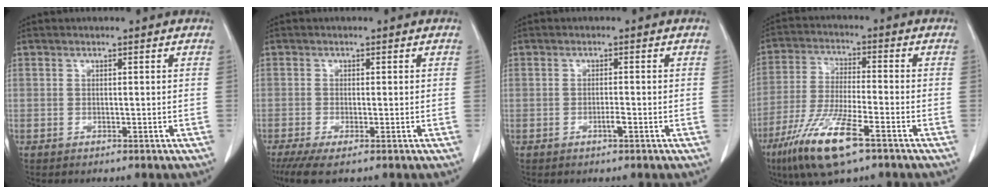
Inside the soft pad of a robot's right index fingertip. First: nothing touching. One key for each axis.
{"total": 3.9, "fx": -2.5, "fy": 0.6, "fz": 3.0, "tx": -0.054, "ty": -0.013, "tz": -0.043}
{"total": 1.3, "fx": -0.7, "fy": 0.1, "fz": 1.1, "tx": -0.023, "ty": 0.000, "tz": -0.011}
{"total": 12.6, "fx": -7.3, "fy": 1.6, "fz": 10.2, "tx": -0.210, "ty": -0.028, "tz": -0.134}